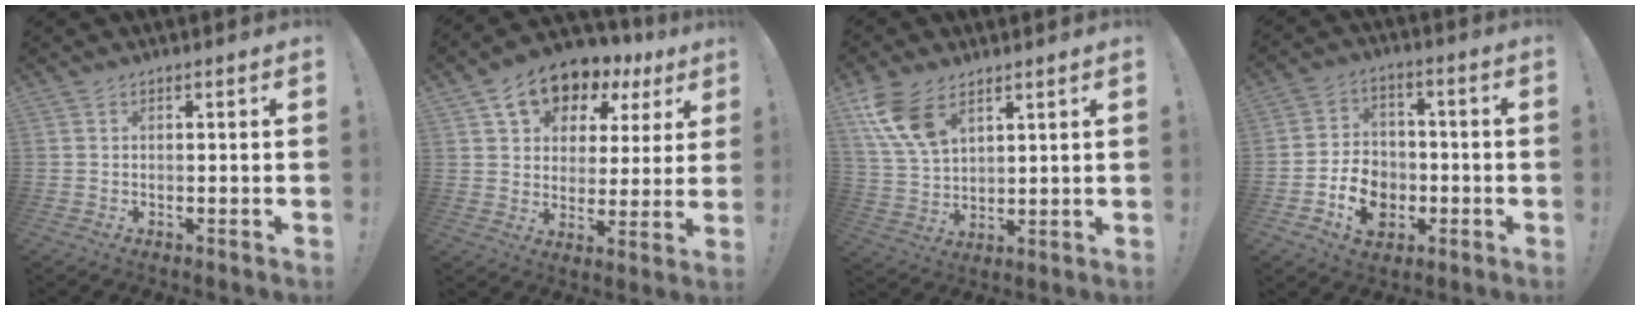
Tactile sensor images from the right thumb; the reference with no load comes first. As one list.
[{"total": 12.4, "force": [7.5, 8.2, 5.5], "torque": [-0.077, -0.048, 0.135]}, {"total": 12.0, "force": [7.0, 6.7, 7.1], "torque": [-0.137, -0.026, 0.136]}, {"total": 11.5, "force": [-4.2, 9.3, 5.3], "torque": [-0.079, 0.030, -0.067]}]